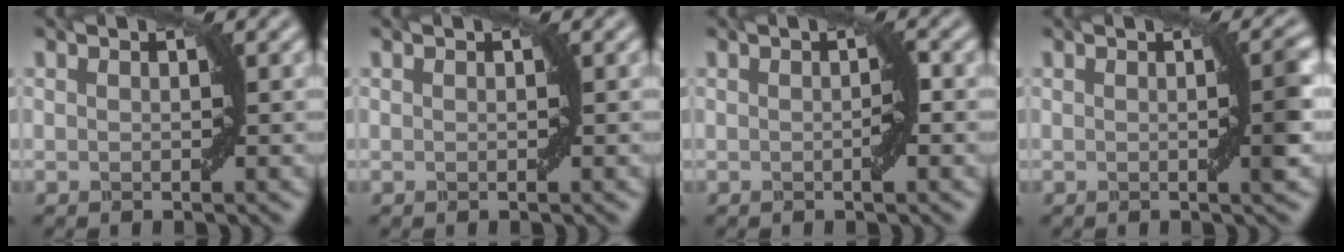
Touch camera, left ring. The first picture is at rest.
{"total": 0.0}
{"total": 1.0, "force": [-0.3, 0.1, 1.0], "torque": [-0.014, 0.001, -0.003]}
{"total": 2.3, "force": [0.0, 0.3, 2.3], "torque": [-0.028, 0.001, -0.002]}